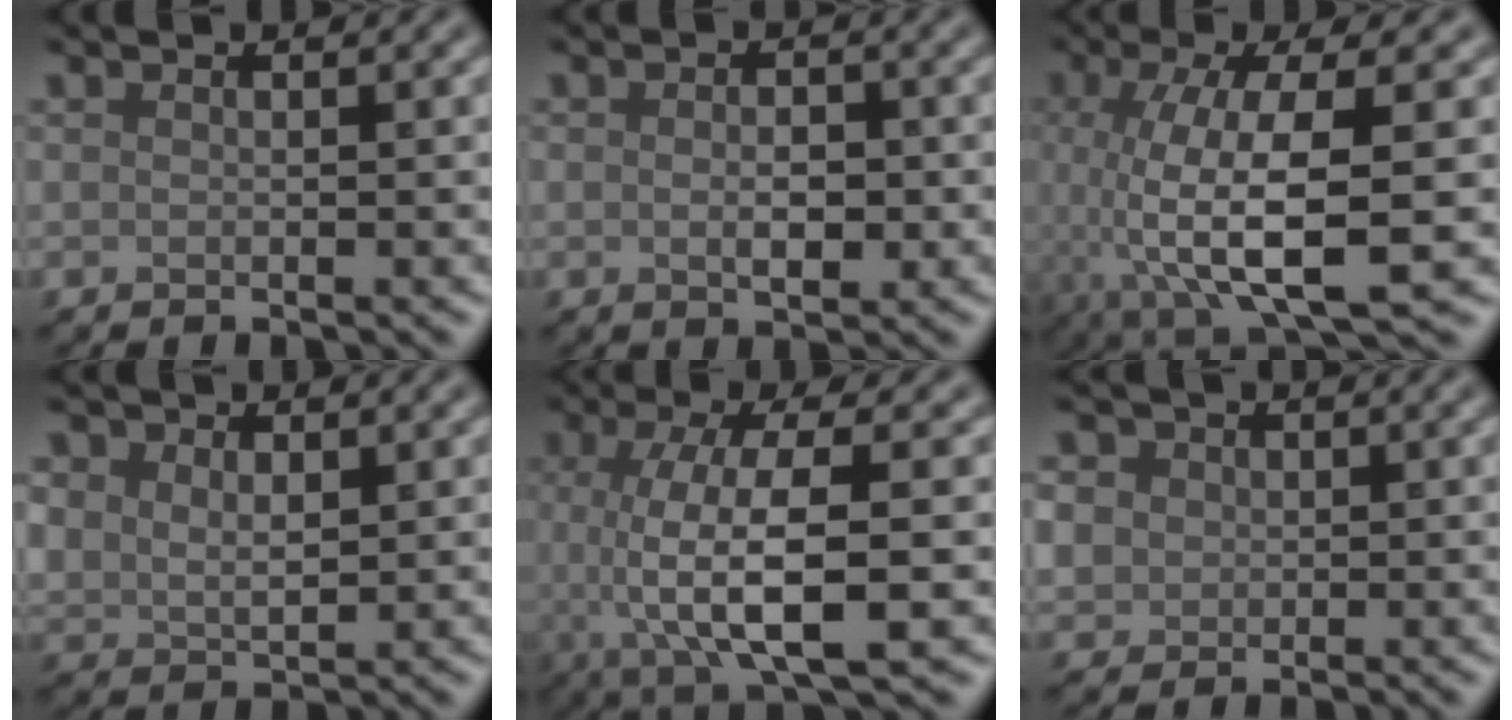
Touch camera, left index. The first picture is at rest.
{"total": 2.5, "force": [-0.2, 1.2, 2.1], "torque": [-0.037, -0.002, -0.003]}
{"total": 9.6, "force": [-1.7, 2.9, 9.0], "torque": [-0.172, -0.010, -0.026]}
{"total": 3.3, "force": [1.3, 2.4, 1.8], "torque": [-0.041, -0.005, 0.027]}
{"total": 8.4, "force": [-0.7, 2.5, 8.0], "torque": [-0.146, -0.004, -0.009]}
{"total": 4.9, "force": [1.6, 4.2, 2.0], "torque": [-0.055, 0.021, 0.018]}